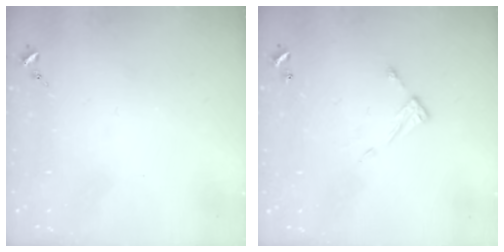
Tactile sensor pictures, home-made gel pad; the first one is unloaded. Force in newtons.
{"total": 6.7, "press": 6.7, "slide": 0.2}